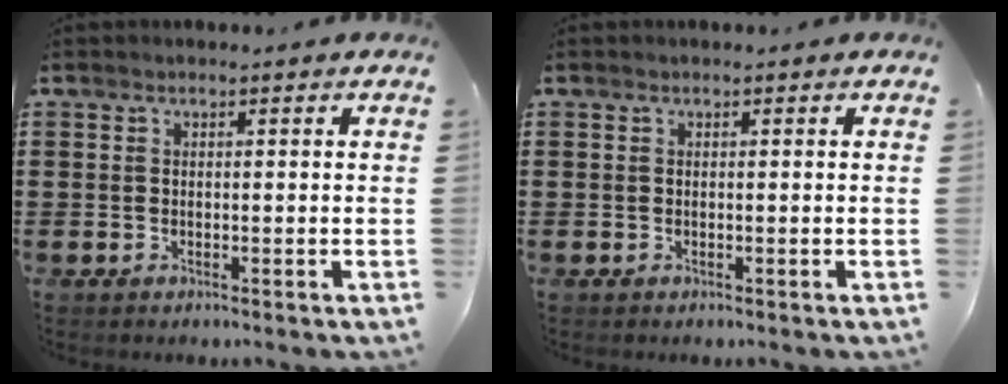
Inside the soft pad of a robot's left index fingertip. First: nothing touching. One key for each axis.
{"total": 0.0}